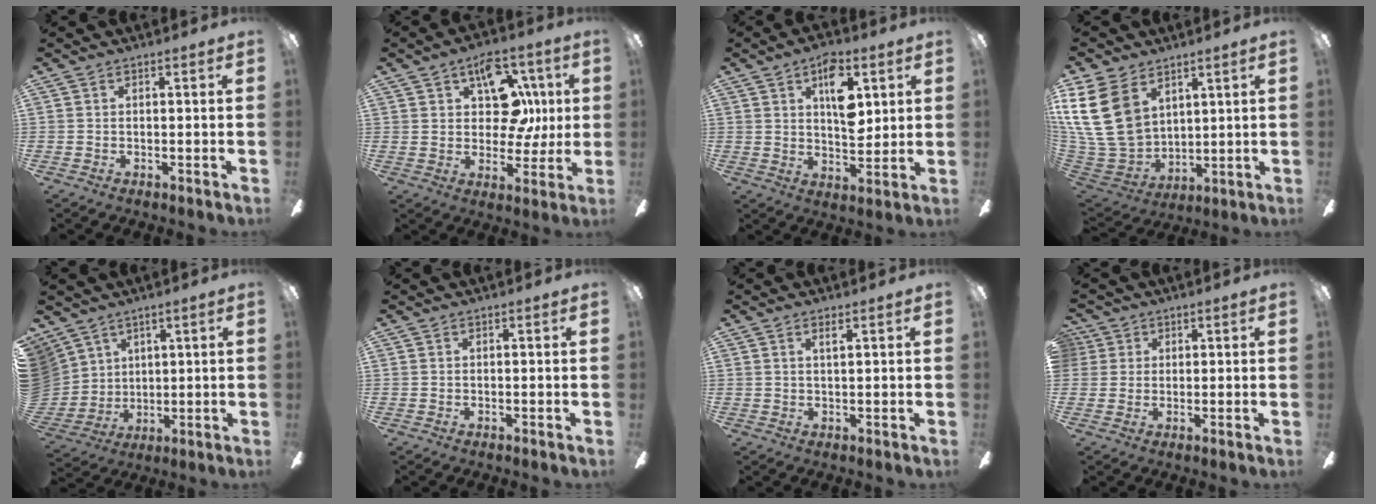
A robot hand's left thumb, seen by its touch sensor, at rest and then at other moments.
{"total": 15.4, "force": [5.6, 10.5, 9.8], "torque": [-0.131, -0.010, 0.104]}
{"total": 11.0, "force": [4.3, 6.1, 8.1], "torque": [-0.098, -0.011, 0.070]}
{"total": 19.5, "force": [7.3, 13.9, 11.5], "torque": [-0.276, -0.032, 0.135]}
{"total": 8.6, "force": [4.7, 7.2, 0.9], "torque": [-0.052, -0.030, 0.097]}
{"total": 0.0}
{"total": 1.7, "force": [1.1, 0.2, 1.3], "torque": [-0.030, 0.001, 0.017]}
{"total": 3.1, "force": [1.3, 2.8, 0.2], "torque": [-0.006, 0.006, 0.023]}